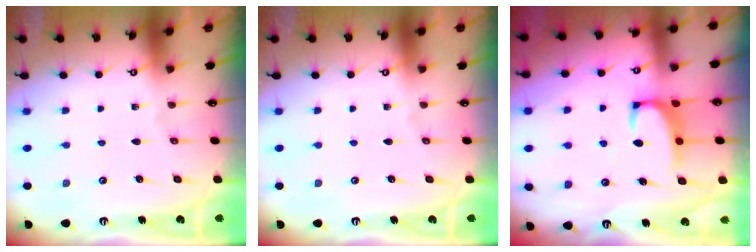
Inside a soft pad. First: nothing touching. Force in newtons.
{"total": 0.0}
{"total": 2.5, "press": 2.4, "slide": 0.7}